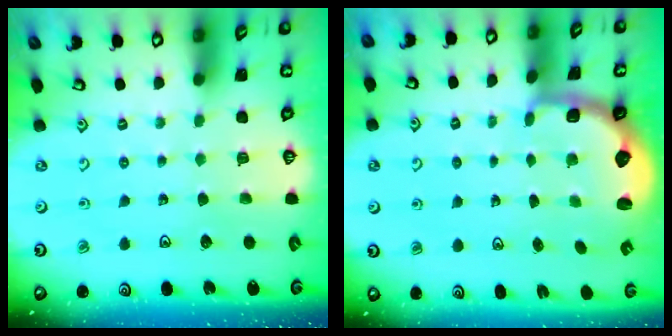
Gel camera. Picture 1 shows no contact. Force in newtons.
{"total": 2.7, "press": 2.1, "slide": 1.7}